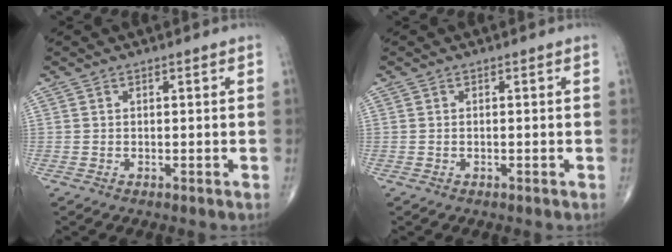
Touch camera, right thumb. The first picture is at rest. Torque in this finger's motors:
{"motor_torque": [-0.22, 0.01, 0.02, 0.10, 0.01]}